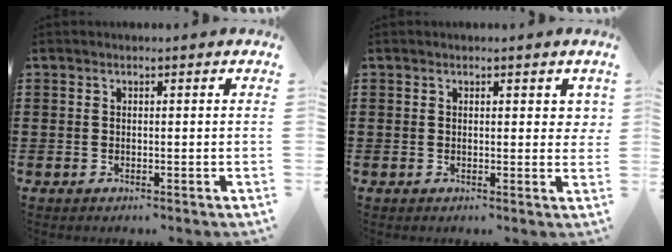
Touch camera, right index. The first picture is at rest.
{"total": 2.0, "force": [0.5, 1.2, 1.5], "torque": [-0.007, -0.003, 0.004]}